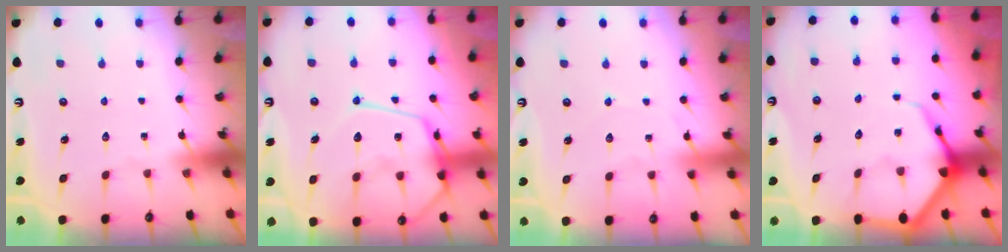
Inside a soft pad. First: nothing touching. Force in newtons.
{"total": 17.5, "press": 17.4, "slide": 1.5}
{"total": 2.7, "press": 2.7, "slide": 0.3}
{"total": 6.9, "press": 6.8, "slide": 0.8}